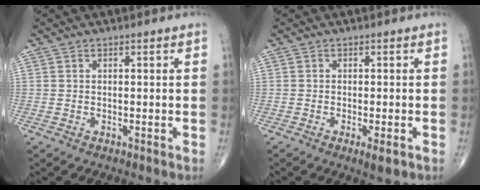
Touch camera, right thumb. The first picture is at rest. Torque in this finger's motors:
{"motor_torque": [-0.29, -0.21, -0.10, -0.11, 0.00]}